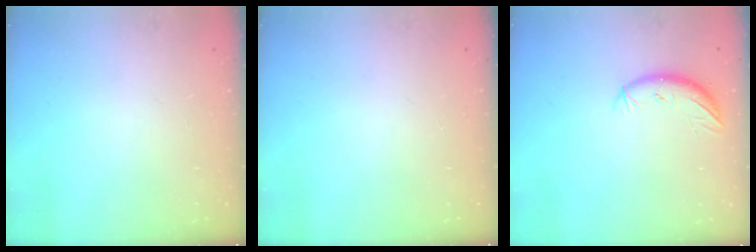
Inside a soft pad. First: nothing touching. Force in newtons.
{"total": 0.0}
{"total": 7.6, "press": 7.5, "slide": 1.3}